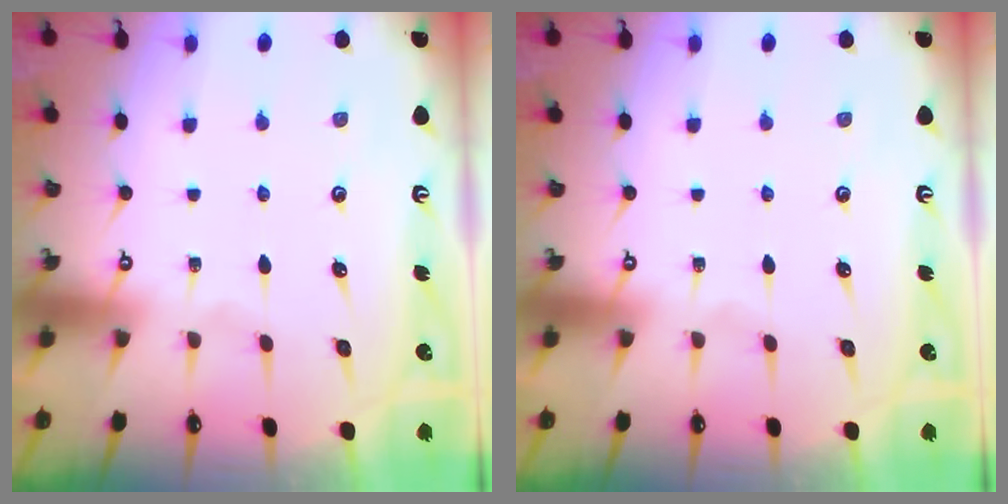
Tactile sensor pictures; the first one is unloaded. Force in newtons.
{"total": 0.0}